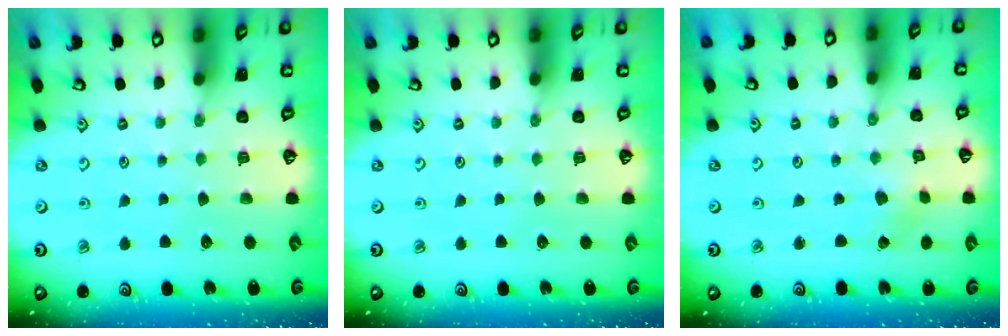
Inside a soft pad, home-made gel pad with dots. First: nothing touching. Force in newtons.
{"total": 0.0}
{"total": 0.9, "press": 0.9, "slide": 0.2}